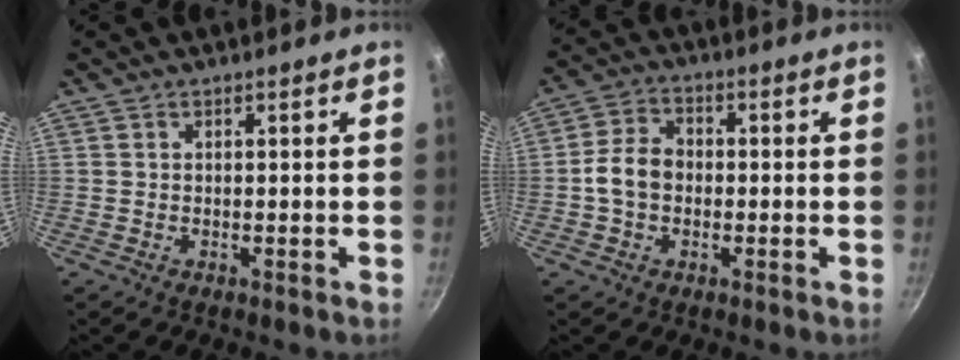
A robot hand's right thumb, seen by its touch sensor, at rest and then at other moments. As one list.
[{"total": 6.9, "force": [-0.9, 5.2, 4.5], "torque": [-0.077, 0.023, -0.024]}]